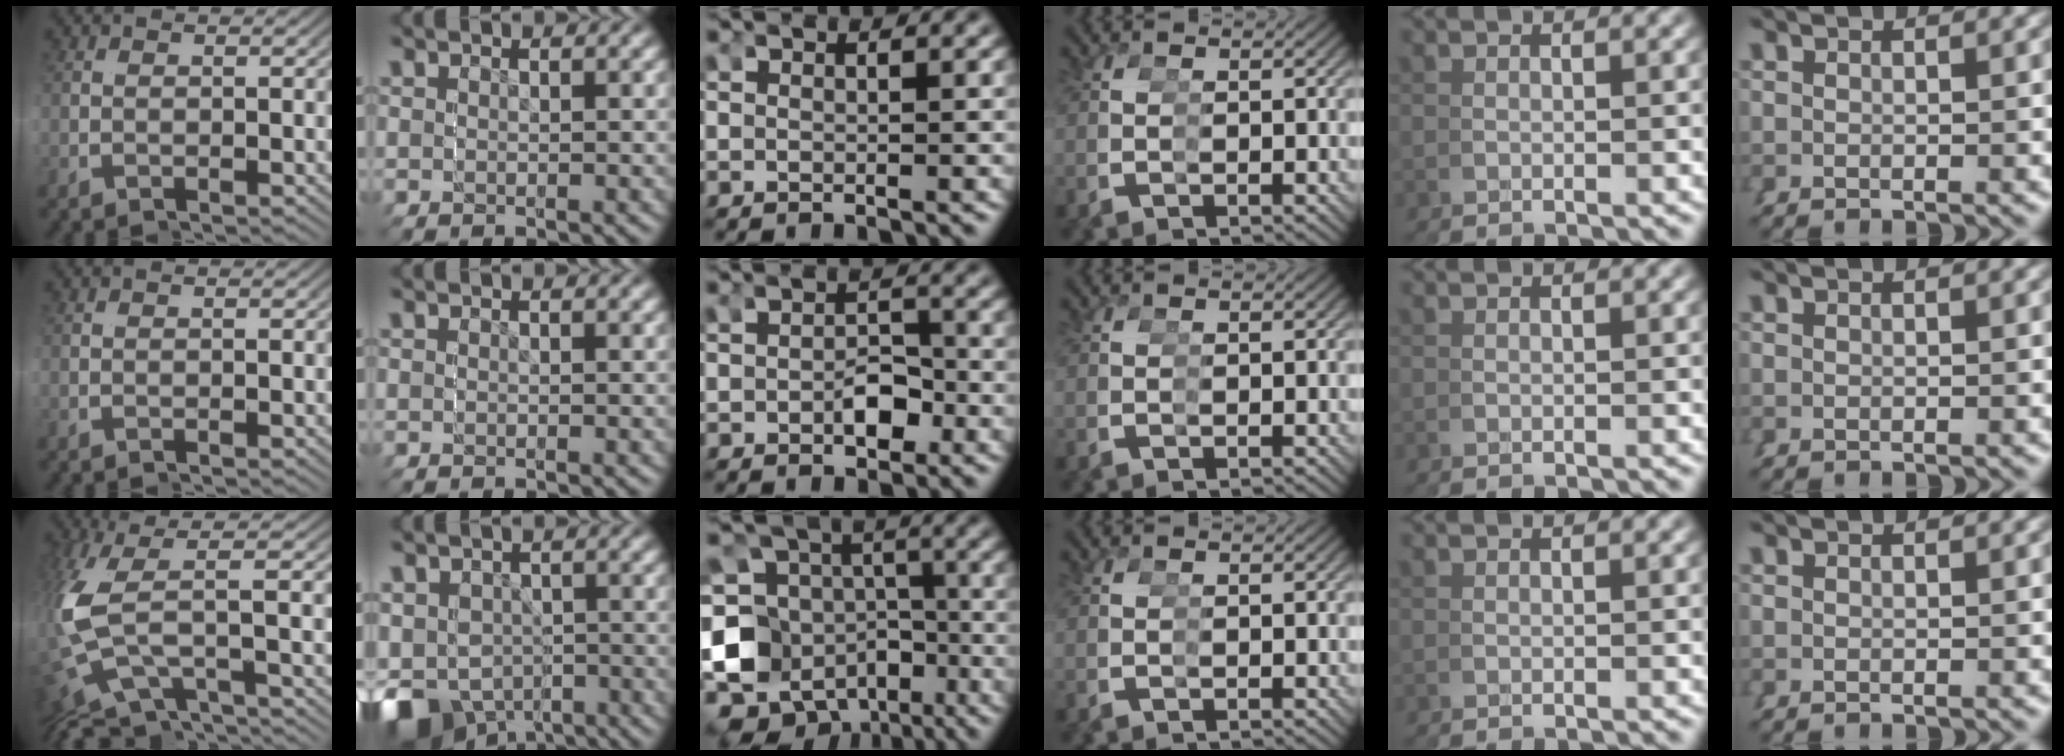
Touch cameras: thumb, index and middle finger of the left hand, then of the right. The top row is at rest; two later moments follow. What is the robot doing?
{"motion": "grasp_and_lifting", "object": "stress ball aka squeeze ball"}